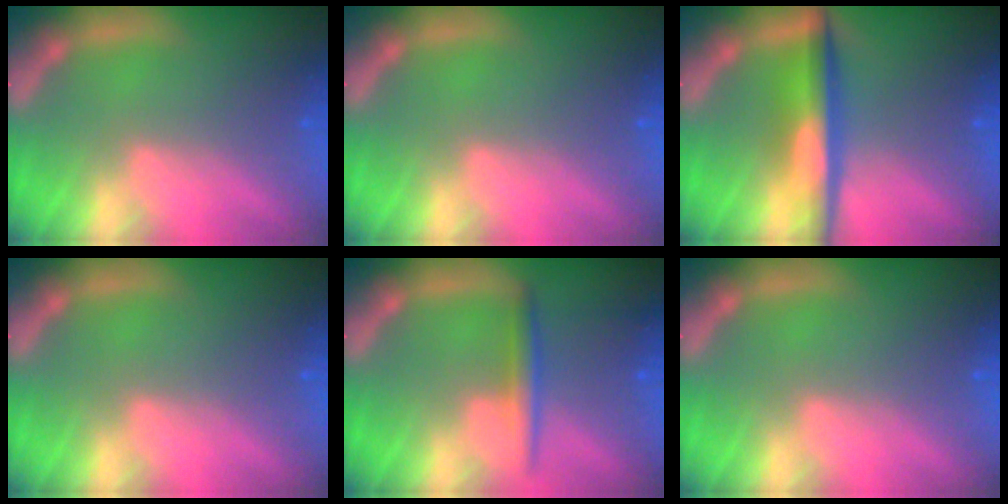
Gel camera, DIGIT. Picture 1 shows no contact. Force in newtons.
{"total": 0.0}
{"total": 5.5}
{"total": 0.0}
{"total": 2.4}
{"total": 0.0}